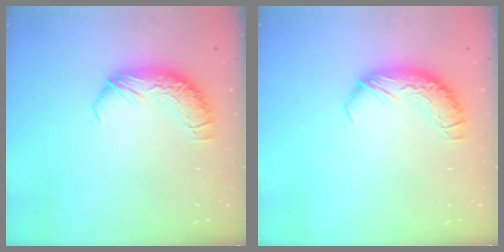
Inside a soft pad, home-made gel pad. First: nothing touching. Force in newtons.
{"total": 0.0}